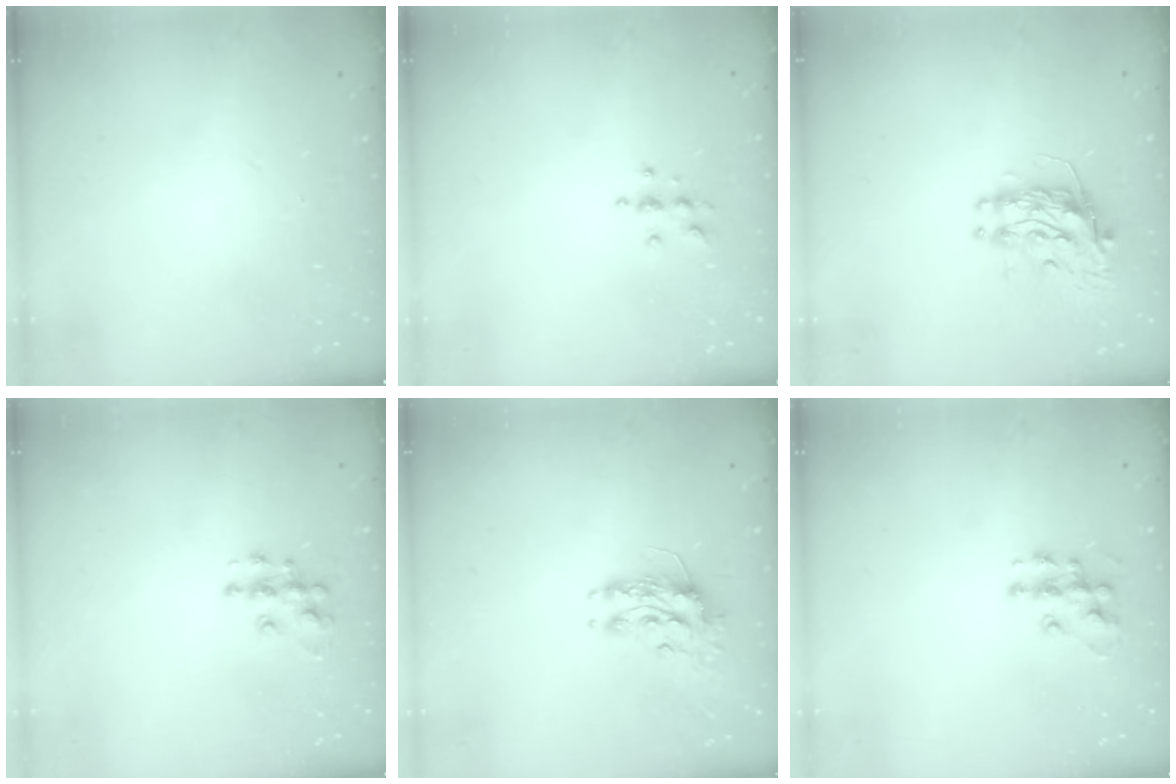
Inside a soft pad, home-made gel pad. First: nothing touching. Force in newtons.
{"total": 5.4, "press": 5.4, "slide": 0.7}
{"total": 10.6, "press": 10.5, "slide": 0.8}
{"total": 7.9, "press": 7.9, "slide": 0.3}
{"total": 8.5, "press": 8.5, "slide": 0.6}
{"total": 9.6, "press": 9.6, "slide": 0.5}